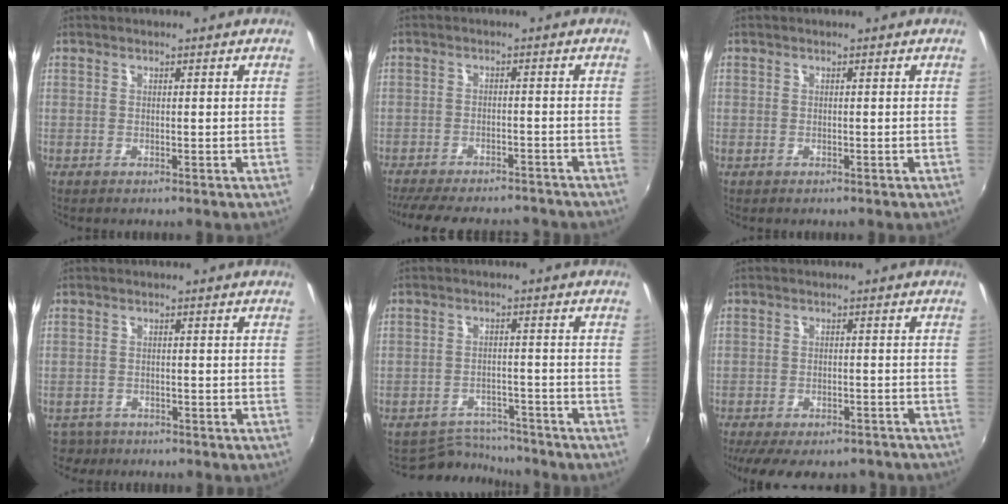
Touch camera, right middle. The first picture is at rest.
{"total": 15.7, "force": [-13.6, 4.2, 6.6], "torque": [-0.145, -0.018, -0.189]}
{"total": 1.4, "force": [0.2, 0.6, 1.2], "torque": [-0.026, 0.001, 0.008]}
{"total": 3.6, "force": [-2.8, 2.2, 0.4], "torque": [-0.019, -0.003, -0.049]}
{"total": 6.2, "force": [-6.1, 1.3, -0.6], "torque": [-0.005, 0.008, -0.098]}
{"total": 14.2, "force": [-11.5, 5.0, 6.8], "torque": [-0.146, -0.024, -0.154]}